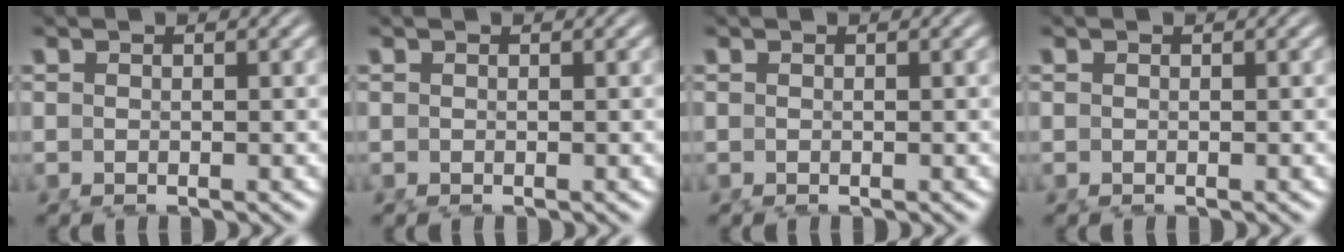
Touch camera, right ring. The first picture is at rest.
{"total": 0.0}
{"total": 0.0}
{"total": 0.0}